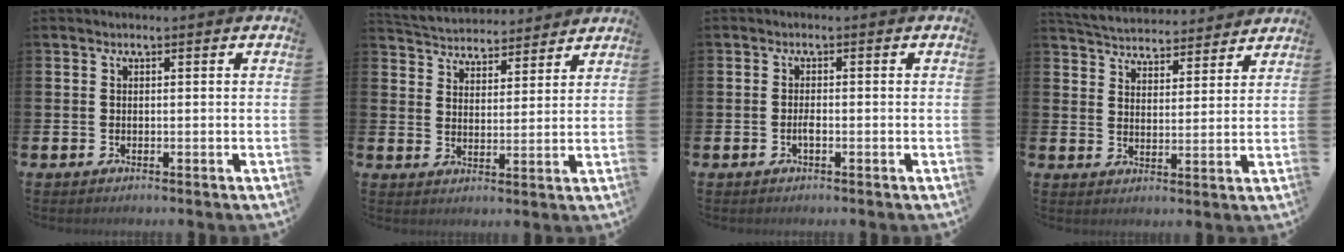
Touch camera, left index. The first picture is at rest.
{"total": 4.8, "force": [4.7, 1.1, -0.1], "torque": [-0.024, -0.027, 0.083]}
{"total": 1.1, "force": [-0.4, 0.3, 1.0], "torque": [-0.019, -0.001, -0.008]}
{"total": 5.3, "force": [5.3, 0.8, 0.2], "torque": [-0.031, -0.033, 0.095]}